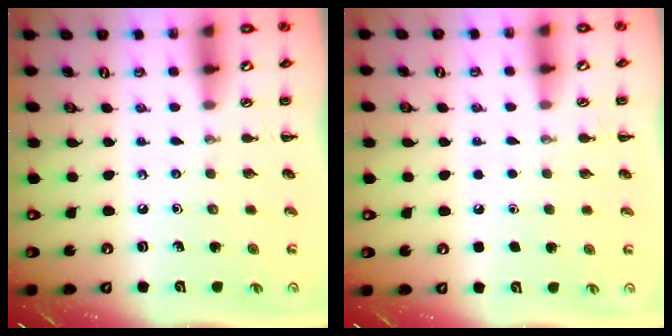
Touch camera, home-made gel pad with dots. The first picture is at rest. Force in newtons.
{"total": 1.8, "press": 1.8, "slide": 0.1}